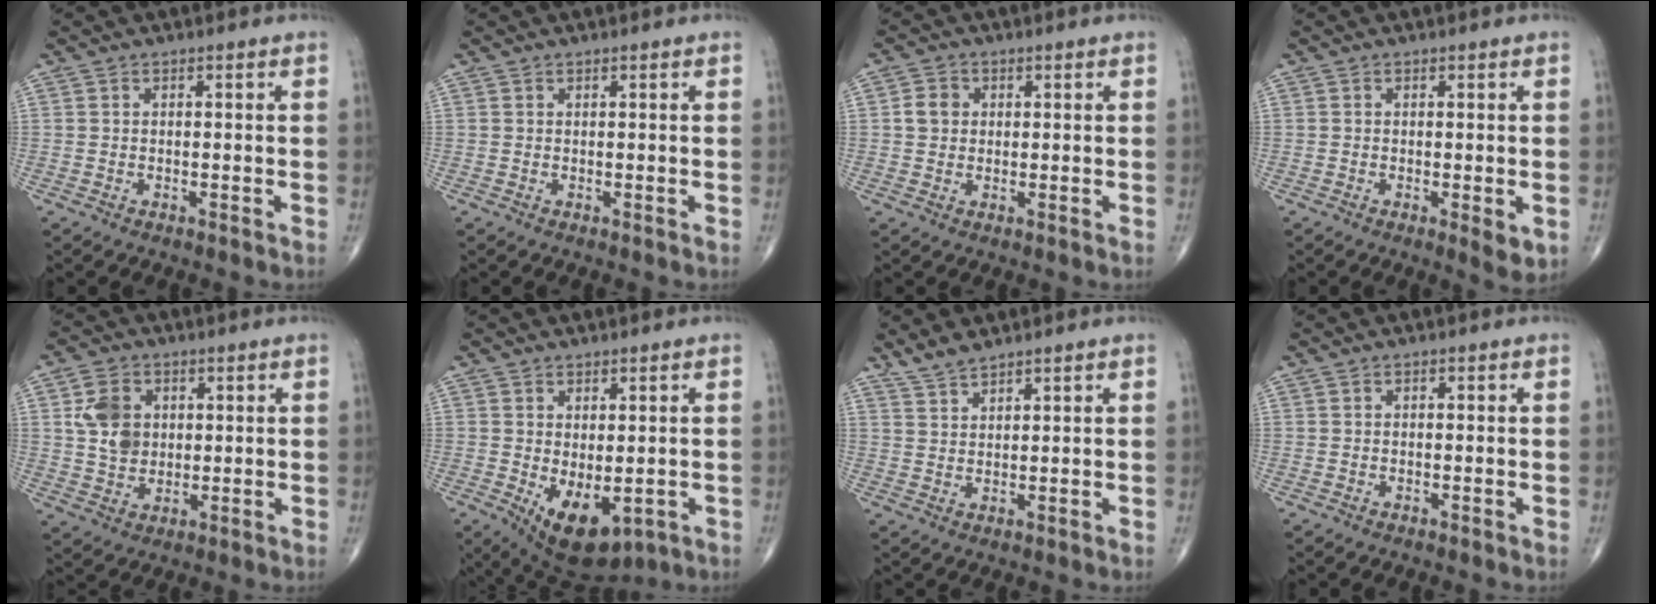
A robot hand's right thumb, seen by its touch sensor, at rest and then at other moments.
{"total": 0.0}
{"total": 3.5, "force": [0.4, 3.1, 1.7], "torque": [-0.020, 0.004, 0.004]}
{"total": 3.7, "force": [-0.9, 1.2, 3.3], "torque": [-0.049, -0.010, -0.015]}
{"total": 8.0, "force": [1.7, 6.2, 4.7], "torque": [-0.065, -0.006, 0.035]}
{"total": 10.3, "force": [-2.6, 5.5, 8.2], "torque": [-0.115, -0.010, -0.020]}
{"total": 3.4, "force": [3.1, 0.7, 1.2], "torque": [-0.022, -0.006, 0.063]}
{"total": 0.0}